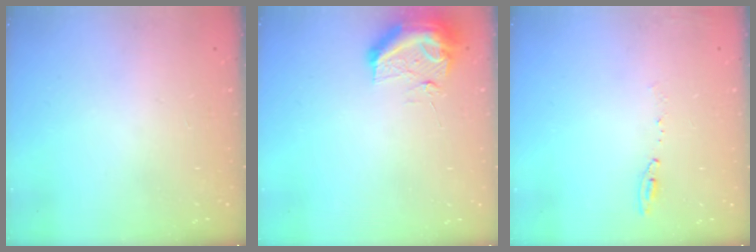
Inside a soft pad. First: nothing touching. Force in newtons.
{"total": 19.2, "press": 13.9, "slide": 13.3}
{"total": 6.3, "press": 6.2, "slide": 0.8}